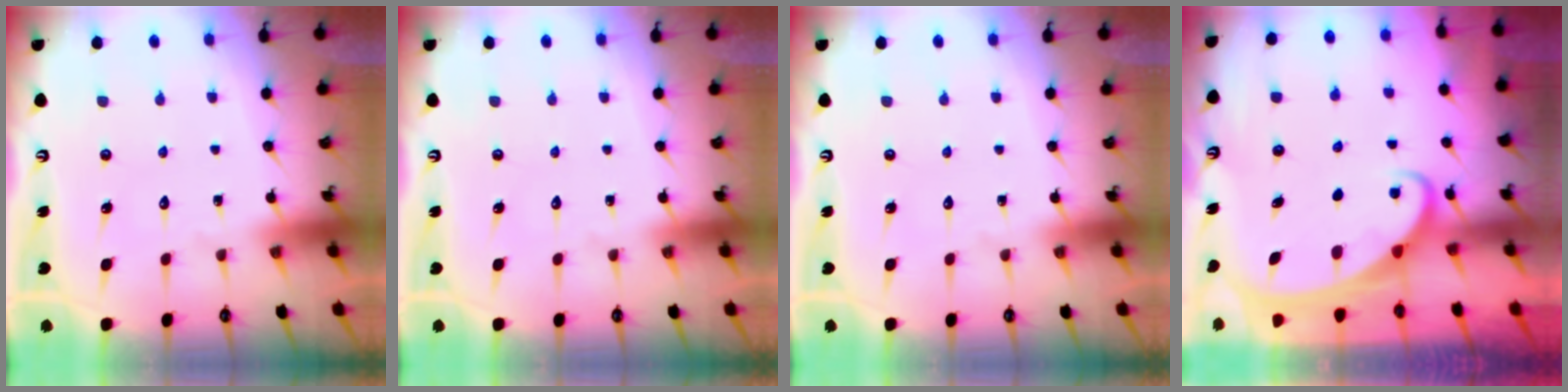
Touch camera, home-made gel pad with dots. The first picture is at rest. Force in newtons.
{"total": 0.0}
{"total": 0.0}
{"total": 1.9, "press": 1.9, "slide": 0.3}